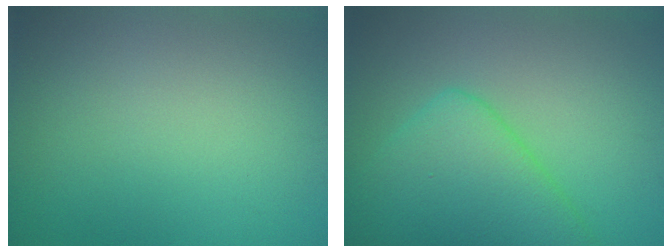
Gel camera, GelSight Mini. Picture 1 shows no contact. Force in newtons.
{"total": 7.0, "press": 7.0, "slide": 0.3}